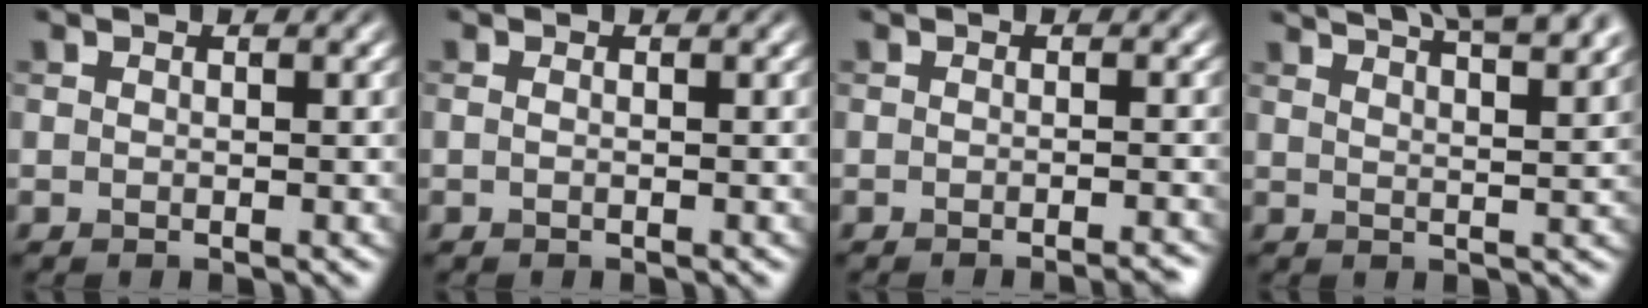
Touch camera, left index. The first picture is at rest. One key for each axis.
{"total": 0.6, "fx": 0.0, "fy": 0.2, "fz": 0.5, "tx": -0.009, "ty": -0.005, "tz": -0.004}
{"total": 2.3, "fx": -1.6, "fy": 0.5, "fz": 1.6, "tx": -0.008, "ty": 0.004, "tz": -0.025}
{"total": 10.9, "fx": 8.2, "fy": 3.3, "fz": 6.3, "tx": -0.048, "ty": 0.039, "tz": 0.068}